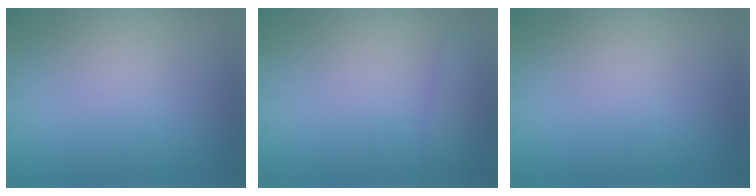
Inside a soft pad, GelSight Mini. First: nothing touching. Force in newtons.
{"total": 1.7, "press": 1.6, "slide": 0.2}
{"total": 0.0}